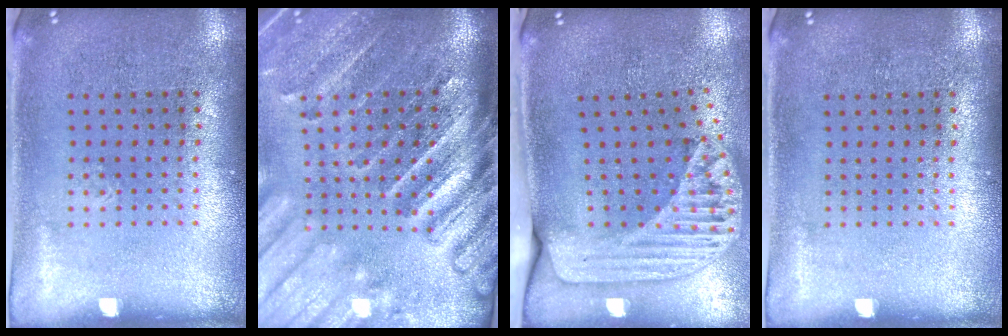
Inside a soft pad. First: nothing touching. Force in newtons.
{"total": 4.4, "press": 3.5, "slide": 2.7}
{"total": 2.2, "press": 1.7, "slide": 1.4}
{"total": 0.0}